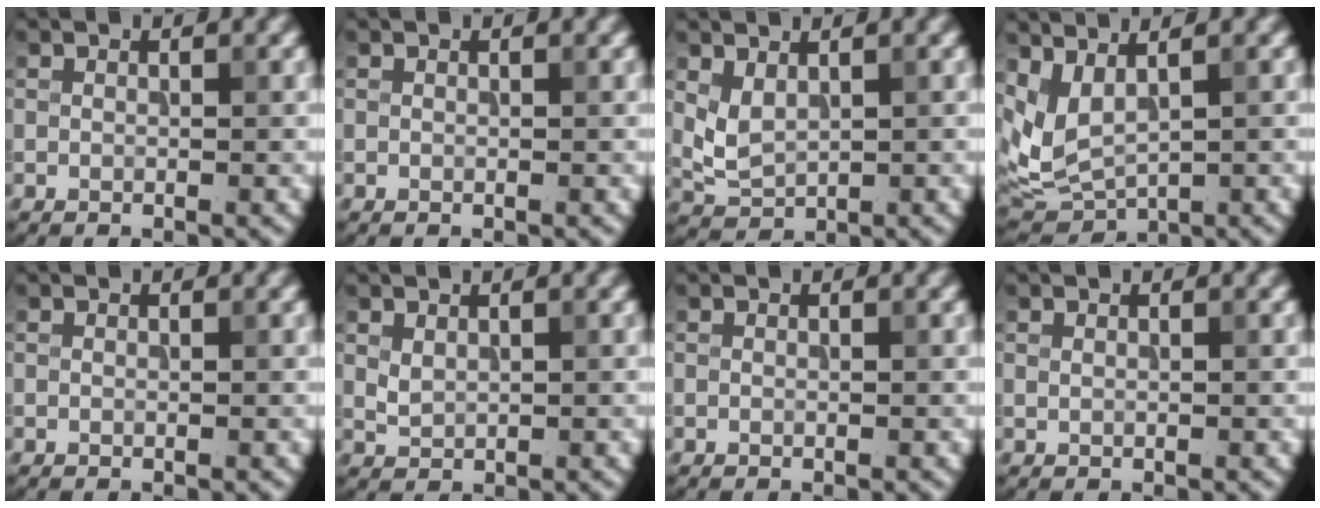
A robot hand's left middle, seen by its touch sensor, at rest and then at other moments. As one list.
[{"total": 0.0}, {"total": 2.3, "force": [0.9, 1.4, 1.5], "torque": [-0.038, -0.003, 0.027]}, {"total": 4.3, "force": [2.2, 1.9, 3.2], "torque": [-0.082, -0.007, 0.054]}, {"total": 0.0}, {"total": 1.0, "force": [0.6, 0.6, 0.6], "torque": [-0.016, -0.002, 0.019]}, {"total": 0.0}, {"total": 0.0}]